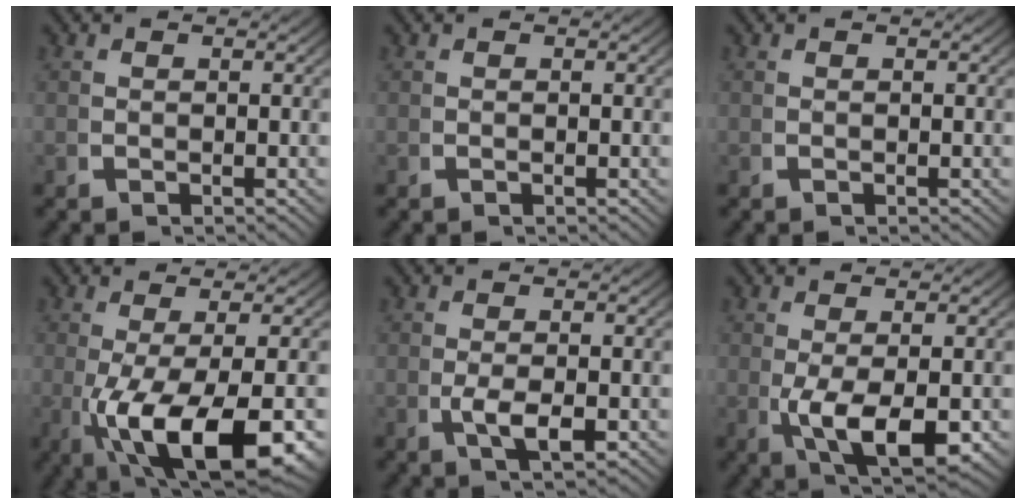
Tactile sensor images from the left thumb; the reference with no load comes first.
{"total": 0.0}
{"total": 0.0}
{"total": 12.8, "force": [-3.3, 6.4, 10.6], "torque": [-0.217, -0.055, -0.018]}
{"total": 3.2, "force": [-0.7, 1.4, 2.8], "torque": [-0.060, -0.012, -0.006]}
{"total": 7.1, "force": [-1.3, 3.7, 5.8], "torque": [-0.123, -0.035, -0.003]}